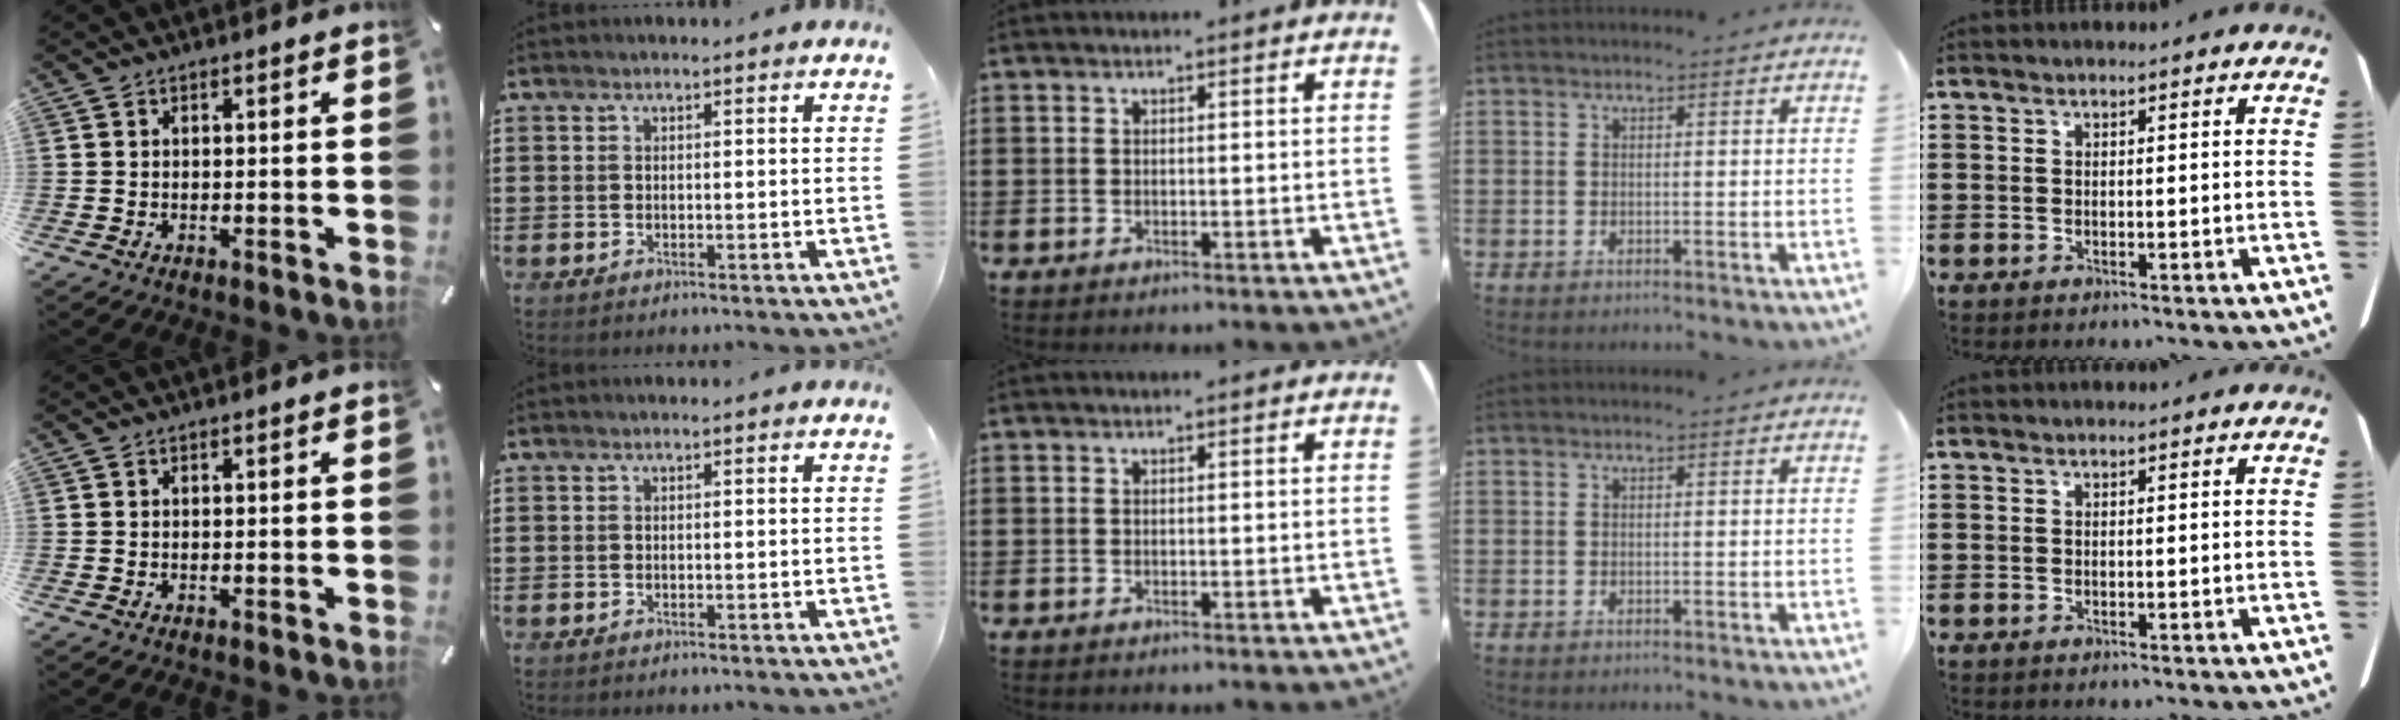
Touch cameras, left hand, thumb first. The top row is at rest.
{}